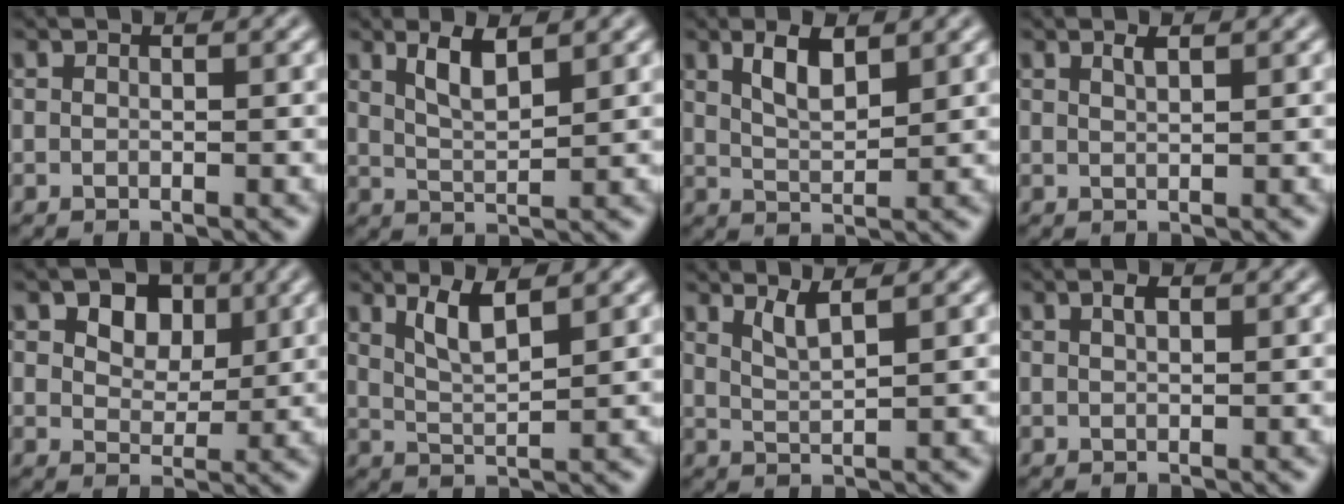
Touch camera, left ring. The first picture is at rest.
{"total": 3.0, "force": [1.8, 0.8, 2.2], "torque": [-0.044, -0.004, 0.036]}
{"total": 3.2, "force": [1.8, 1.1, 2.4], "torque": [-0.048, -0.001, 0.035]}
{"total": 1.1, "force": [0.7, 0.2, 0.7], "torque": [-0.011, 0.000, 0.012]}
{"total": 5.1, "force": [2.2, 3.4, 3.0], "torque": [-0.054, -0.002, 0.024]}
{"total": 3.1, "force": [2.0, 0.6, 2.3], "torque": [-0.044, -0.005, 0.041]}
{"total": 2.1, "force": [1.4, 0.4, 1.5], "torque": [-0.025, -0.003, 0.029]}
{"total": 1.1, "force": [0.5, 0.4, 0.8], "torque": [-0.017, 0.002, 0.010]}